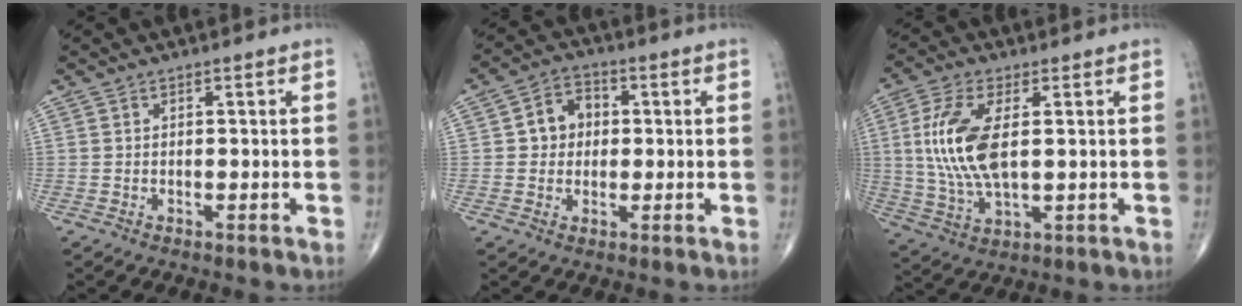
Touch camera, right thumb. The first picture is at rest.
{"total": 6.4, "force": [0.7, 5.4, 3.4], "torque": [-0.029, 0.014, 0.003]}
{"total": 12.8, "force": [1.7, 5.7, 11.4], "torque": [-0.248, -0.006, 0.039]}